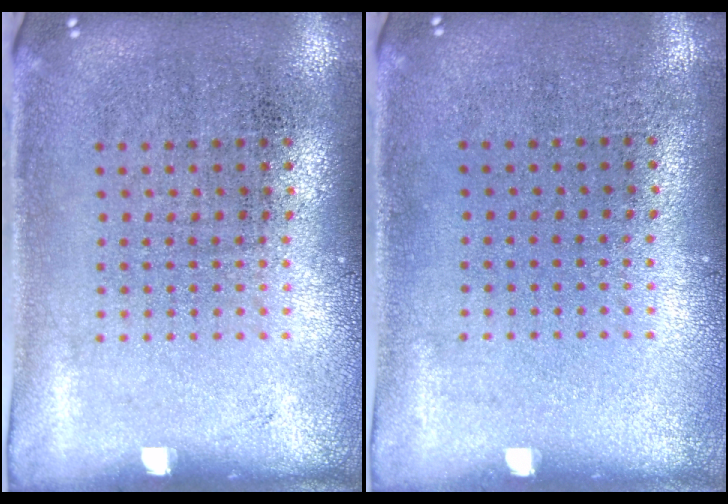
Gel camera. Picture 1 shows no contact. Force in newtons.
{"total": 0.0}